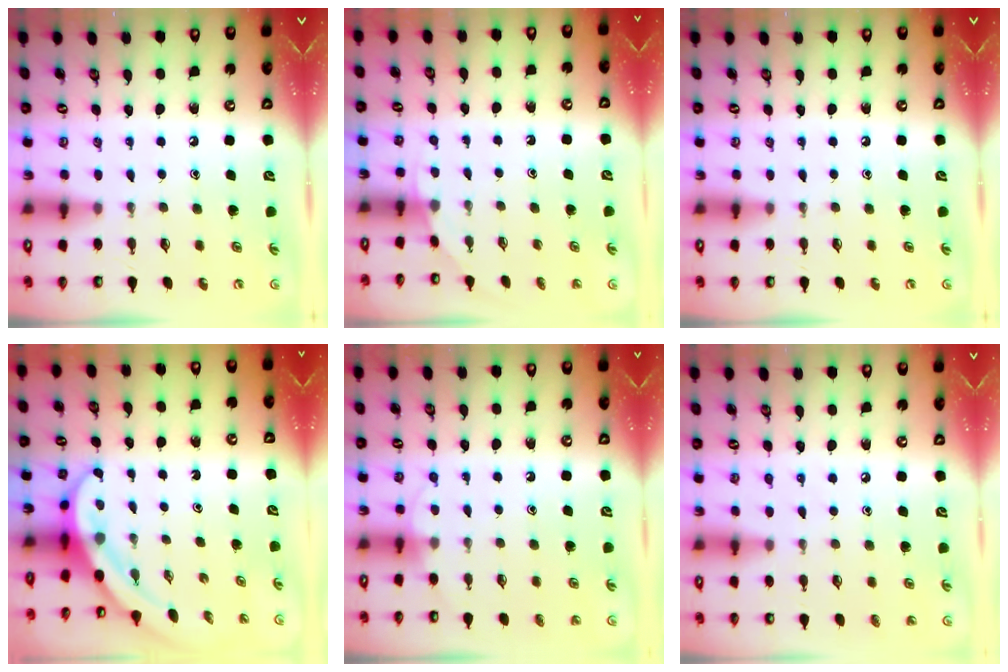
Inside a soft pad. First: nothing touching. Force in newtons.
{"total": 2.7, "press": 2.7, "slide": 0.1}
{"total": 0.0}
{"total": 4.4, "press": 4.4, "slide": 0.3}
{"total": 3.2, "press": 3.2, "slide": 0.4}
{"total": 5.2, "press": 5.1, "slide": 0.6}